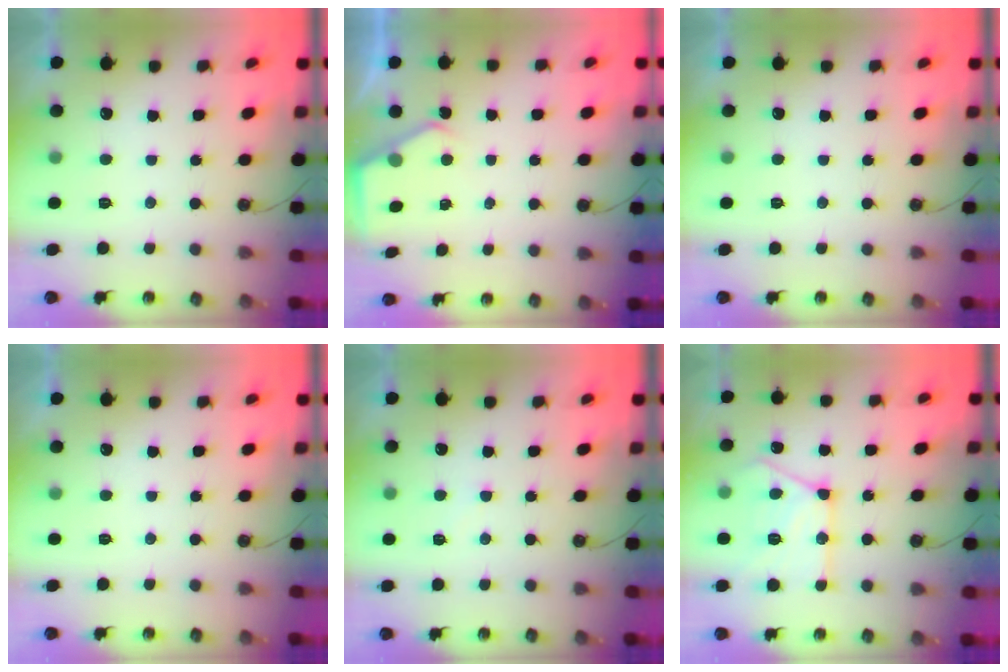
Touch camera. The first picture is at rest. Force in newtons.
{"total": 2.4, "press": 2.4, "slide": 0.3}
{"total": 0.0}
{"total": 0.0}
{"total": 2.8, "press": 2.8, "slide": 0.4}
{"total": 17.7, "press": 17.7, "slide": 1.8}